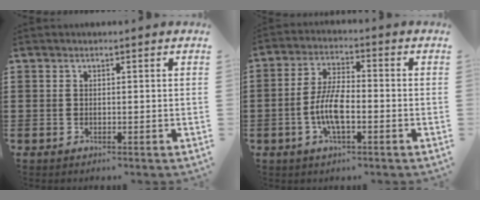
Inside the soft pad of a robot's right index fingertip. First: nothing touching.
{"total": 7.2, "force": [-1.9, 2.5, 6.5], "torque": [-0.146, -0.006, -0.042]}